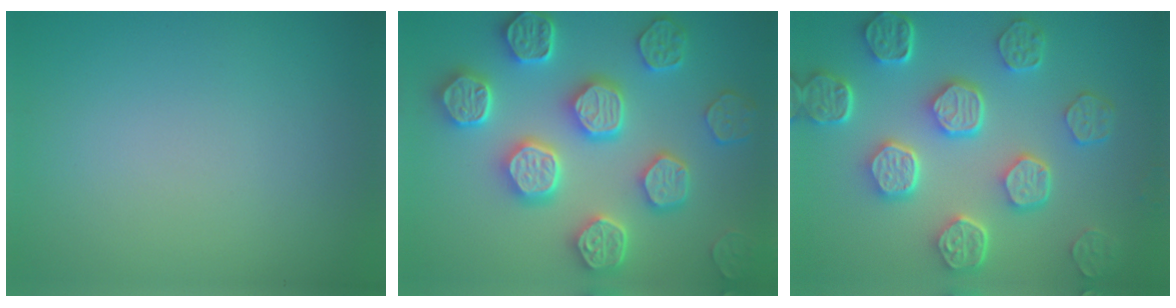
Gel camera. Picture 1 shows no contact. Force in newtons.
{"total": 7.4, "press": 6.6, "slide": 3.4}
{"total": 7.6, "press": 5.8, "slide": 4.9}